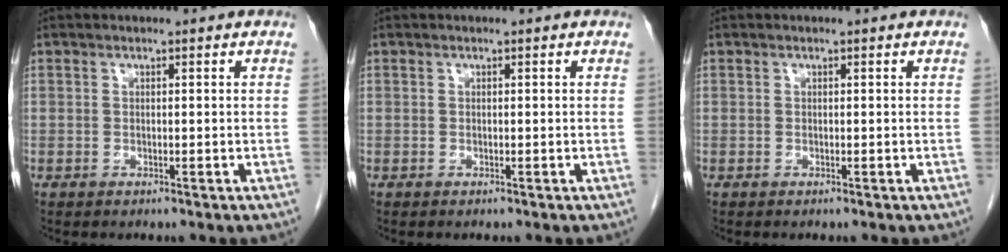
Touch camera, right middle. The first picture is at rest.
{"total": 0.0}
{"total": 0.0}